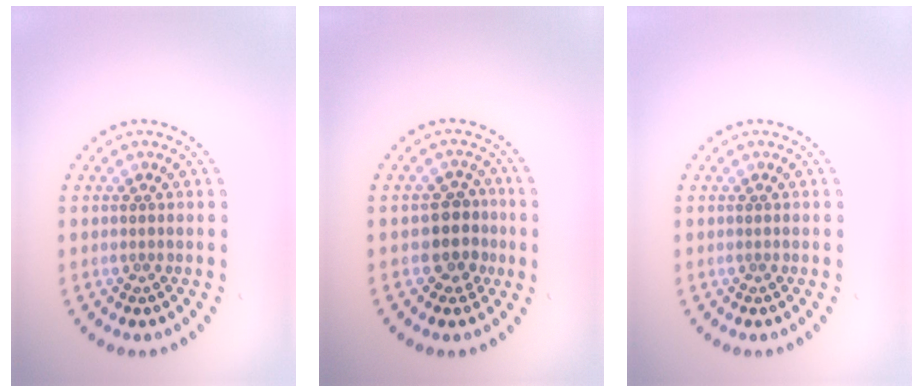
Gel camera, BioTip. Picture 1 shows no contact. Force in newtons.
{"total": 2.9, "press": 2.6, "slide": 1.4}
{"total": 0.0}